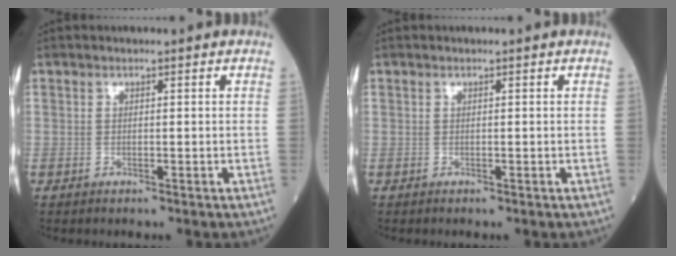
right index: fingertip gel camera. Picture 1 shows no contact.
{"total": 0.0}